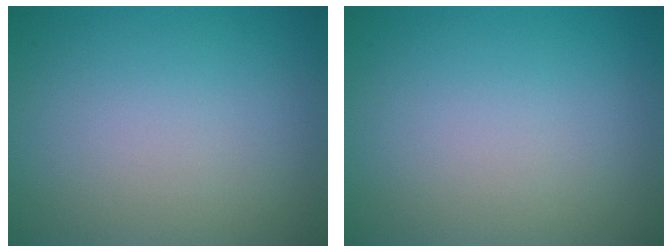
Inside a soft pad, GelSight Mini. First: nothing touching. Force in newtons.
{"total": 0.0}